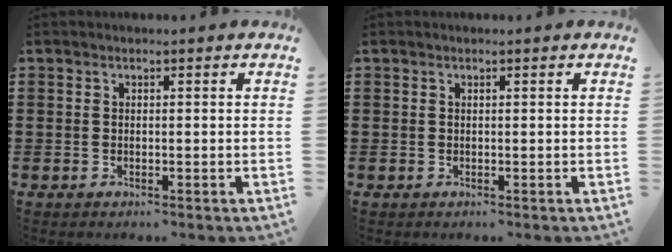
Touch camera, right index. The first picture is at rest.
{"total": 0.0}